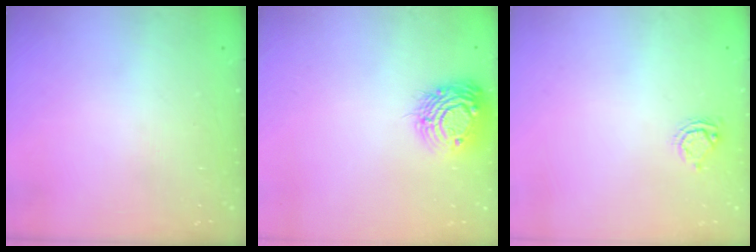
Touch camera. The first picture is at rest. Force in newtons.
{"total": 11.7, "press": 11.7, "slide": 0.9}
{"total": 4.8, "press": 4.8, "slide": 0.5}